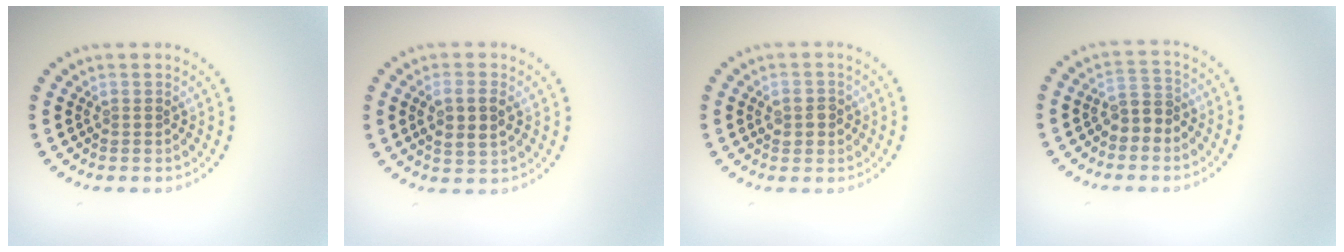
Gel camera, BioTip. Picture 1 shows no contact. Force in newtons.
{"total": 2.9, "press": 2.8, "slide": 0.8}
{"total": 1.8, "press": 1.8, "slide": 0.1}
{"total": 2.6, "press": 2.4, "slide": 0.9}